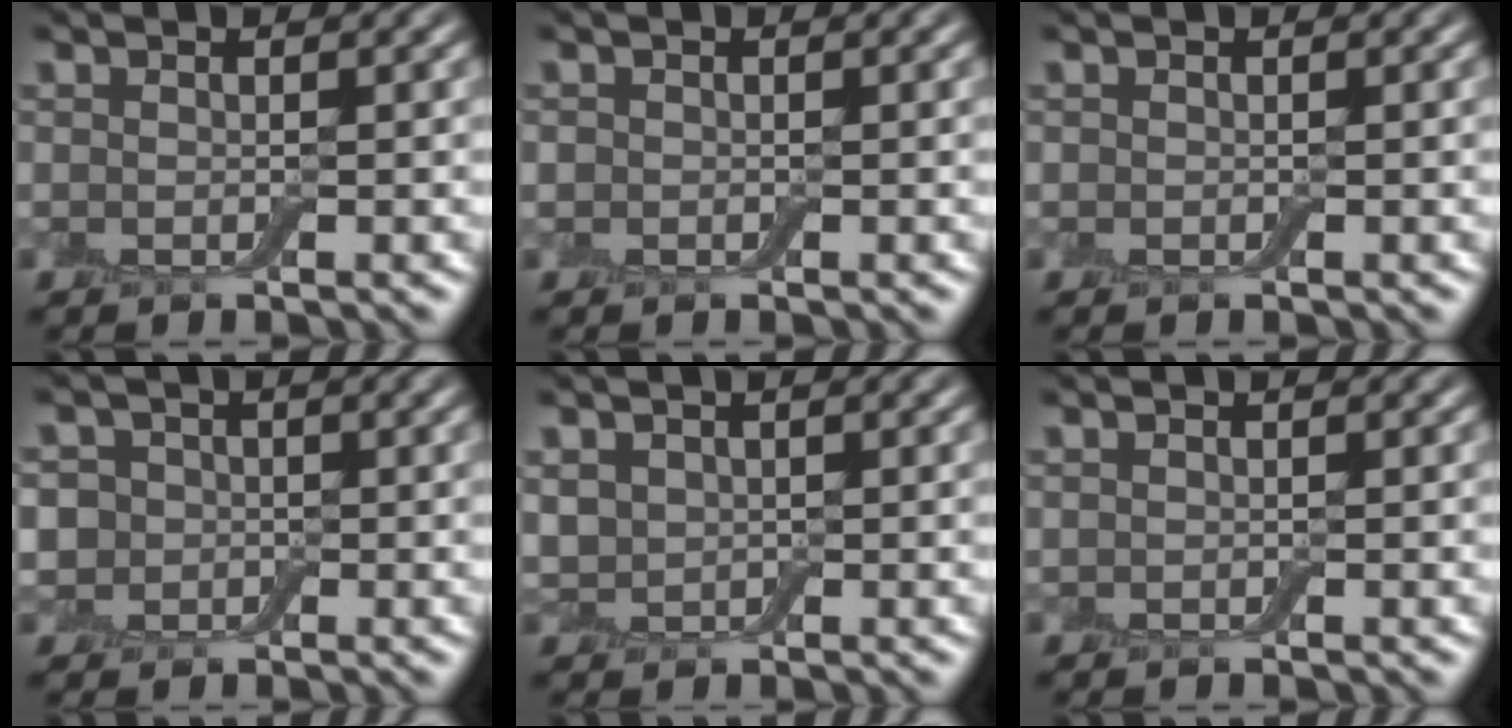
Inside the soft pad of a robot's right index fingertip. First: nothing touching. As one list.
[{"total": 0.5, "force": [-0.2, 0.5, 0.0], "torque": [0.001, -0.004, -0.005]}, {"total": 0.0}, {"total": 3.7, "force": [0.1, 3.5, 1.3], "torque": [-0.008, 0.015, -0.026]}, {"total": 1.9, "force": [0.5, 1.6, 0.8], "torque": [-0.022, -0.001, 0.010]}, {"total": 0.0}]